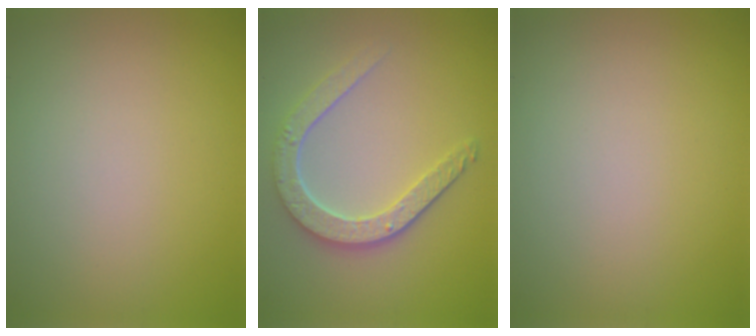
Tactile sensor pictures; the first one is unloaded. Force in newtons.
{"total": 4.3, "press": 3.5, "slide": 2.5}
{"total": 0.0}